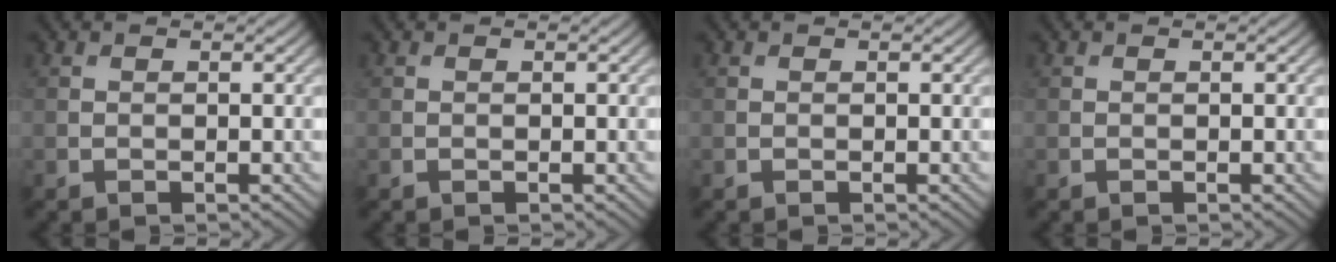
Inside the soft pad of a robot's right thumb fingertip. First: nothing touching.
{"total": 0.0}
{"total": 0.0}
{"total": 0.0}